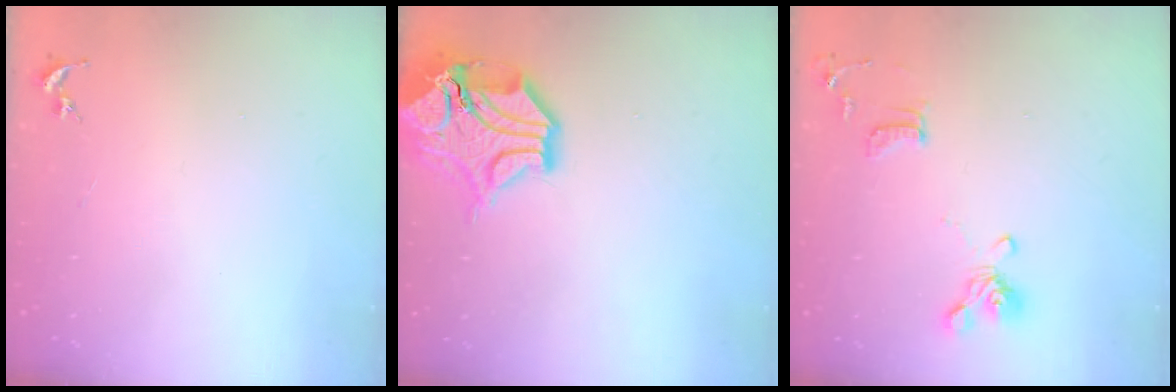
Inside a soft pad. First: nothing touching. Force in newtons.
{"total": 17.9, "press": 17.7, "slide": 2.6}
{"total": 12.3, "press": 12.2, "slide": 1.8}